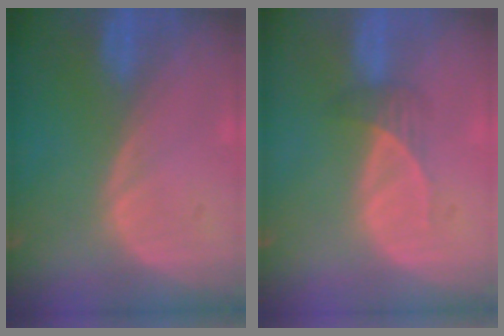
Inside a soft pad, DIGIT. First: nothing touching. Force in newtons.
{"total": 2.1, "press": 1.9, "slide": 0.9}